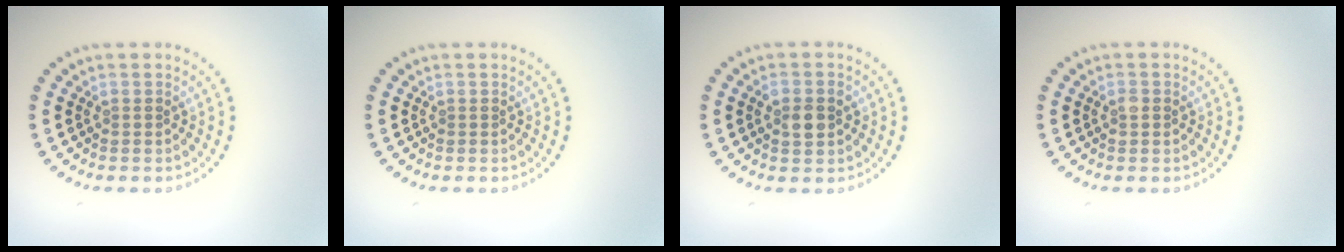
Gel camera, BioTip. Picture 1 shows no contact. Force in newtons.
{"total": 0.0}
{"total": 2.6, "press": 2.6, "slide": 0.2}
{"total": 1.2, "press": 1.2, "slide": 0.0}